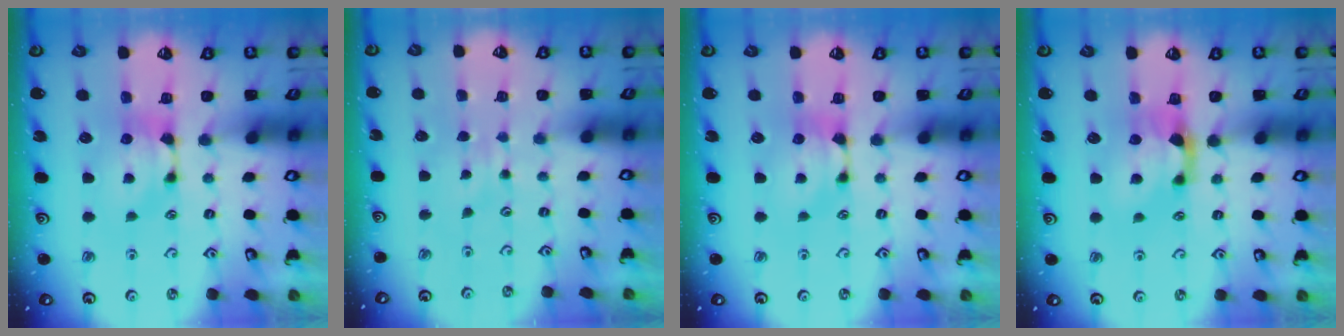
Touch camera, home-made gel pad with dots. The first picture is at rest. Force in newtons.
{"total": 3.0, "press": 2.9, "slide": 0.3}
{"total": 0.0}
{"total": 2.0, "press": 1.2, "slide": 1.5}